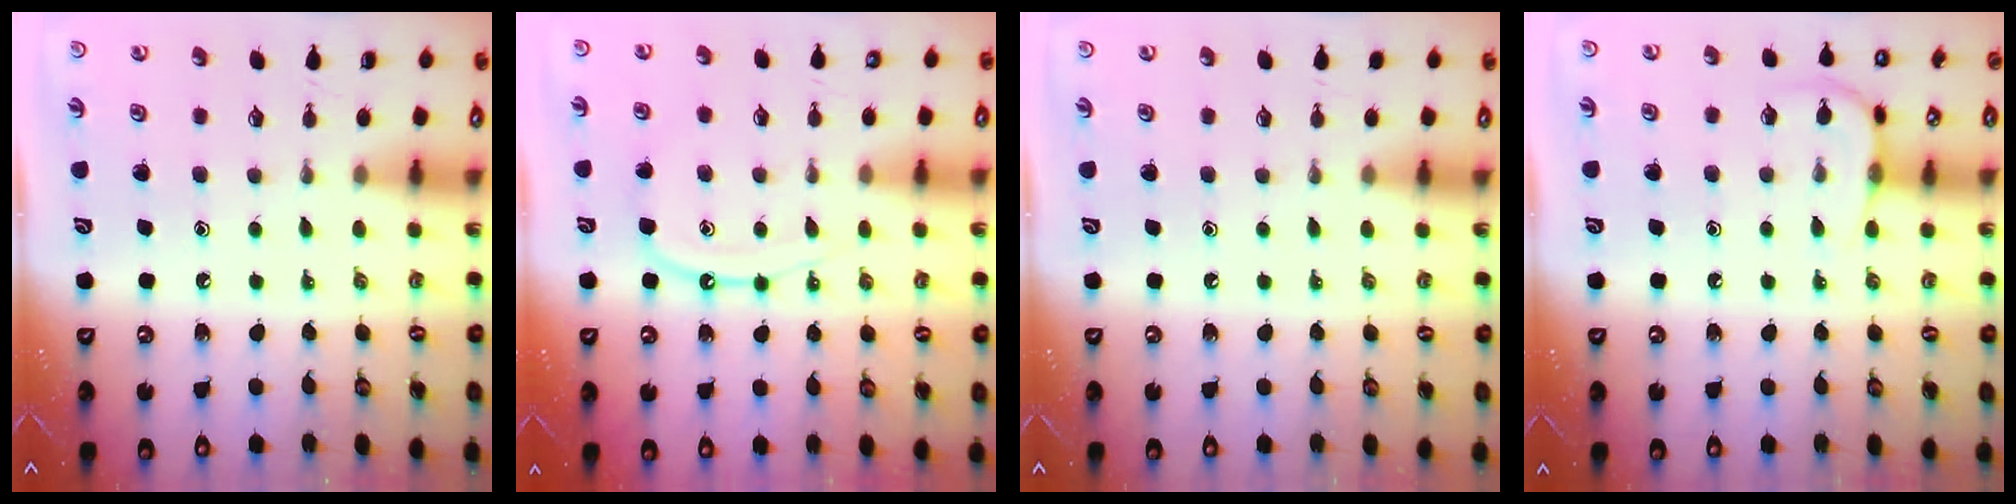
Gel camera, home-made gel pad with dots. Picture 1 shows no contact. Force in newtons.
{"total": 9.3, "press": 9.2, "slide": 1.0}
{"total": 0.0}
{"total": 6.4, "press": 6.4, "slide": 0.8}